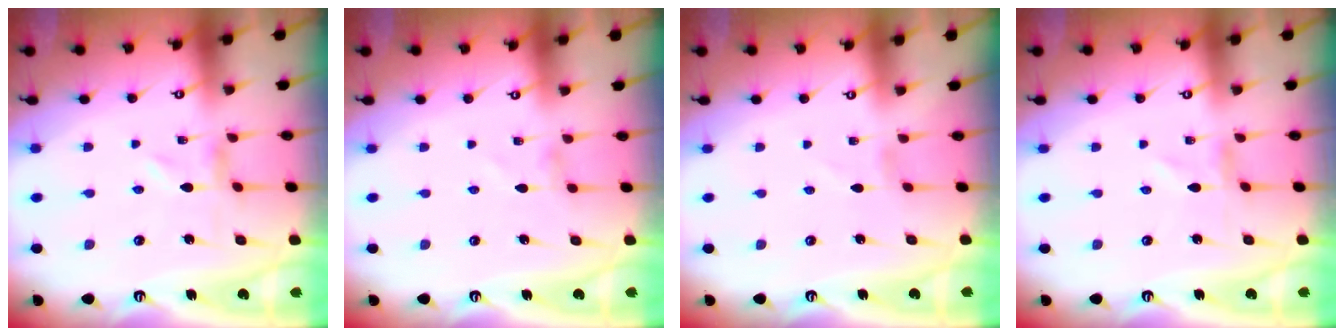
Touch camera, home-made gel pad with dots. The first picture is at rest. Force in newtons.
{"total": 0.0}
{"total": 1.1, "press": 1.1, "slide": 0.1}
{"total": 0.8, "press": 0.8, "slide": 0.1}